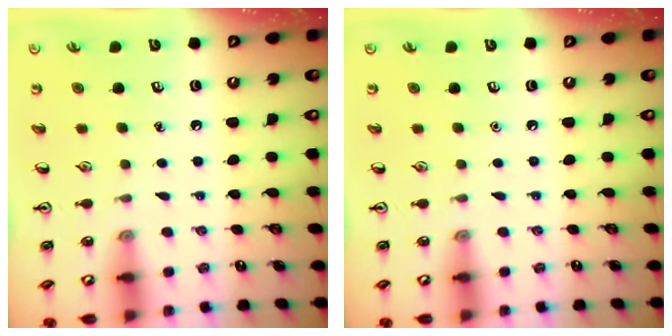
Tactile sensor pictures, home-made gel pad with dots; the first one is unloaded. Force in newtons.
{"total": 0.0}